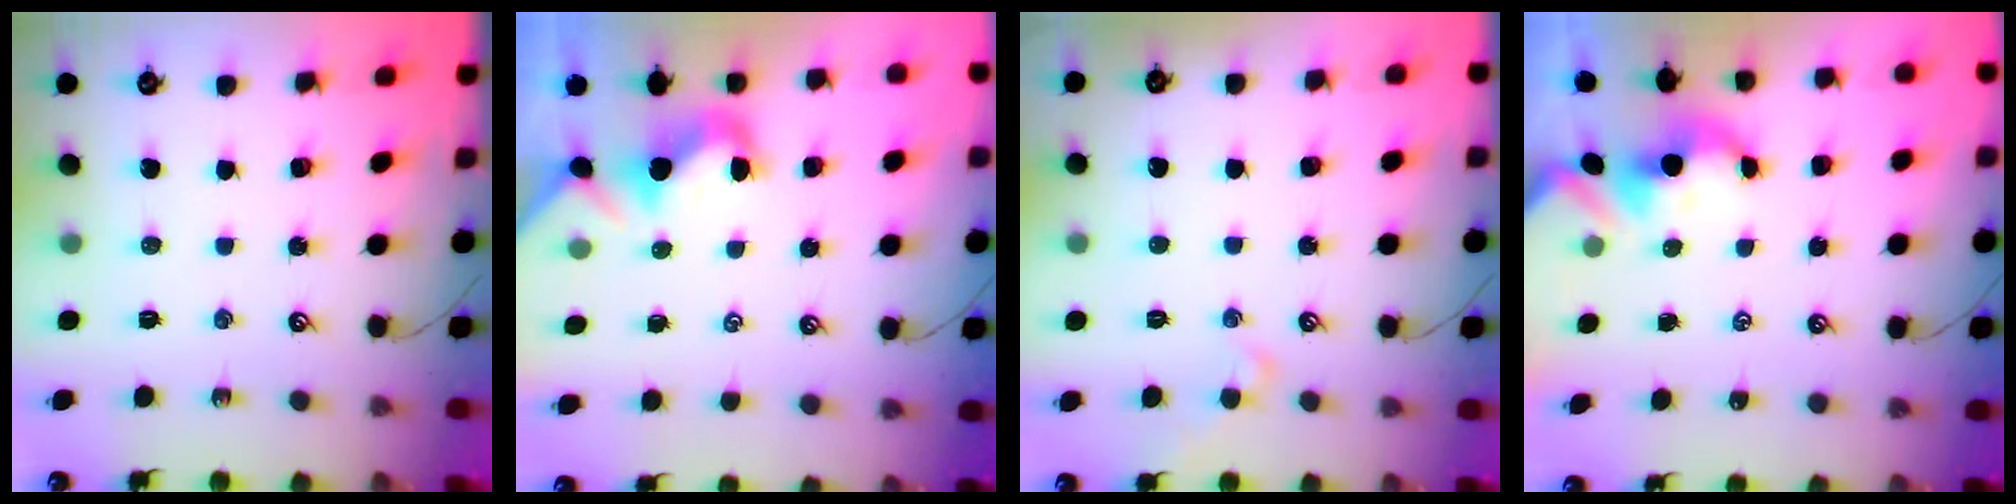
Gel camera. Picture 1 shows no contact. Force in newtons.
{"total": 1.1, "press": 0.9, "slide": 0.6}
{"total": 2.0, "press": 2.0, "slide": 0.4}
{"total": 1.7, "press": 1.7, "slide": 0.2}